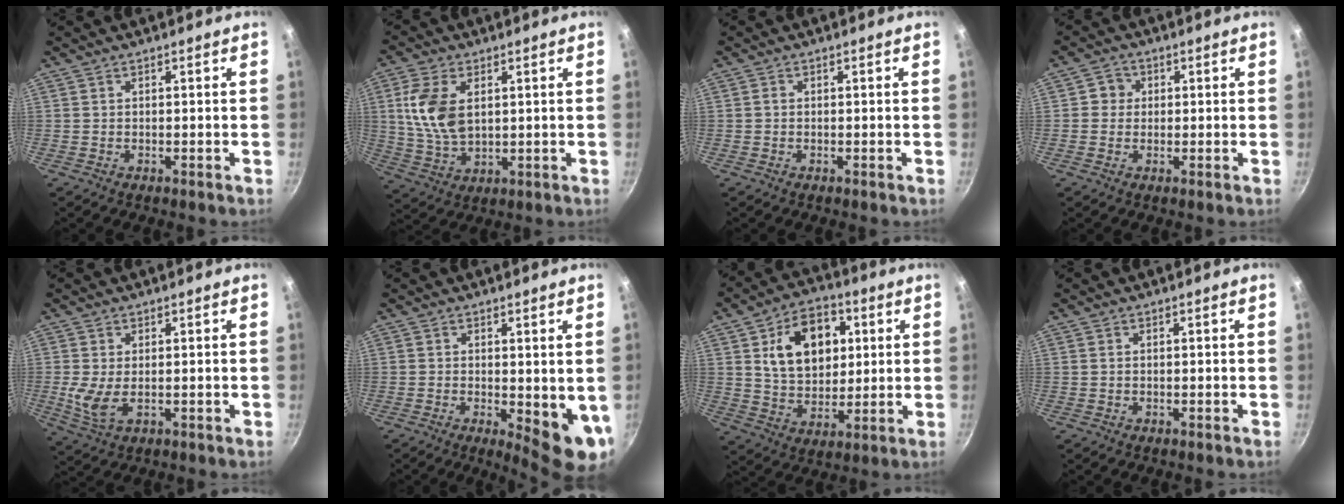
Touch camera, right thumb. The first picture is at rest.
{"total": 11.0, "force": [2.5, 6.6, 8.5], "torque": [-0.162, -0.015, 0.053]}
{"total": 0.6, "force": [-0.1, 0.5, 0.3], "torque": [-0.003, 0.004, -0.003]}
{"total": 3.2, "force": [0.4, 3.1, 0.7], "torque": [0.014, 0.002, -0.002]}
{"total": 5.4, "force": [0.0, 2.9, 4.6], "torque": [-0.092, -0.012, 0.008]}
{"total": 8.5, "force": [-0.2, 3.2, 7.8], "torque": [-0.087, -0.018, 0.004]}
{"total": 15.9, "force": [4.2, 11.1, 10.5], "torque": [-0.128, -0.006, 0.069]}
{"total": 0.0}